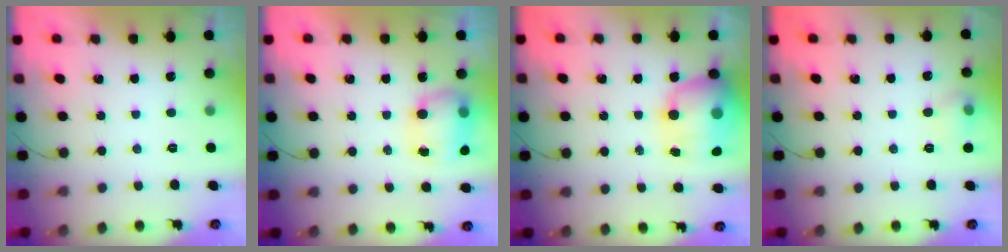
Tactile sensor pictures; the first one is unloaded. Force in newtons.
{"total": 7.7, "press": 7.6, "slide": 1.1}
{"total": 14.7, "press": 14.2, "slide": 3.5}
{"total": 6.7, "press": 6.7, "slide": 0.7}